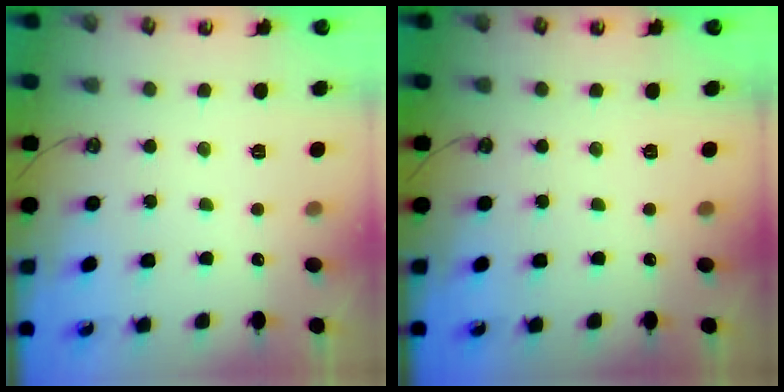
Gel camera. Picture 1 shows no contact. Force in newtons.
{"total": 0.0}